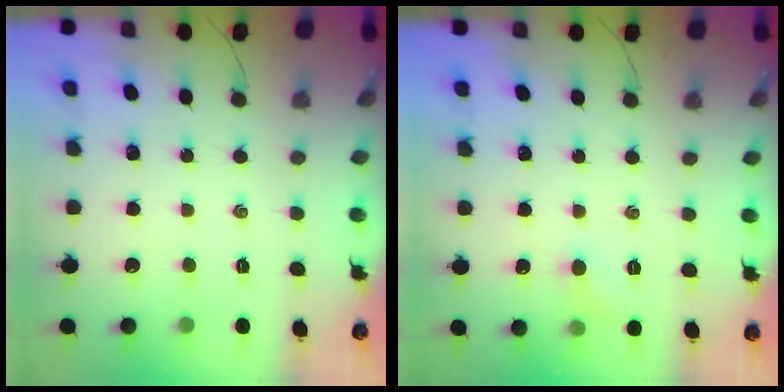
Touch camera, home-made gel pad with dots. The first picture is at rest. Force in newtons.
{"total": 5.0, "press": 4.8, "slide": 1.3}